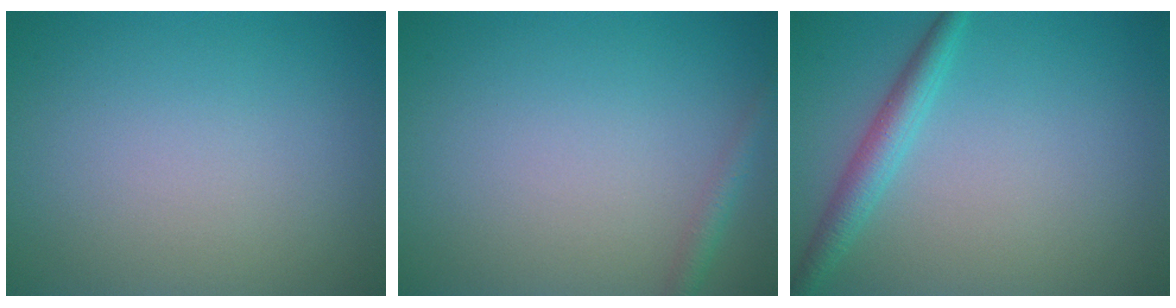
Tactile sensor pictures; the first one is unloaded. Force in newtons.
{"total": 1.4, "press": 1.4, "slide": 0.1}
{"total": 2.6, "press": 2.6, "slide": 0.1}